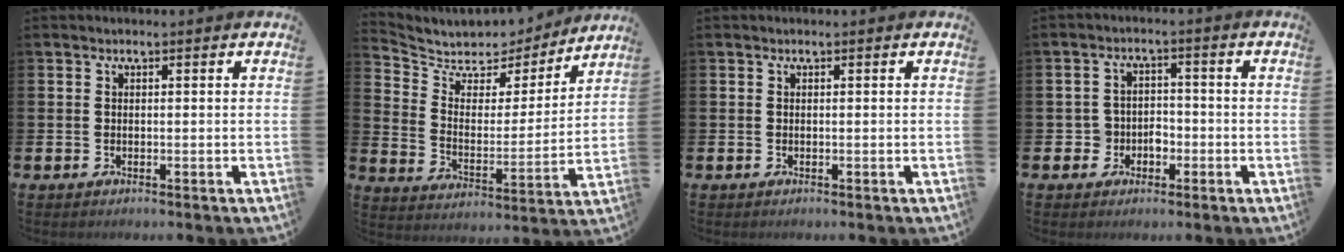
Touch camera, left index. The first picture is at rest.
{"total": 6.0, "force": [5.4, 2.6, 0.6], "torque": [-0.050, -0.047, 0.090]}
{"total": 0.0}
{"total": 3.3, "force": [-1.6, 2.9, 0.4], "torque": [-0.022, 0.007, -0.037]}